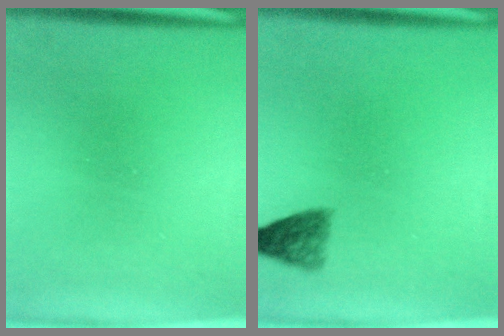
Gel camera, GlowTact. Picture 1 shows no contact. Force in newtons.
{"total": 2.9}